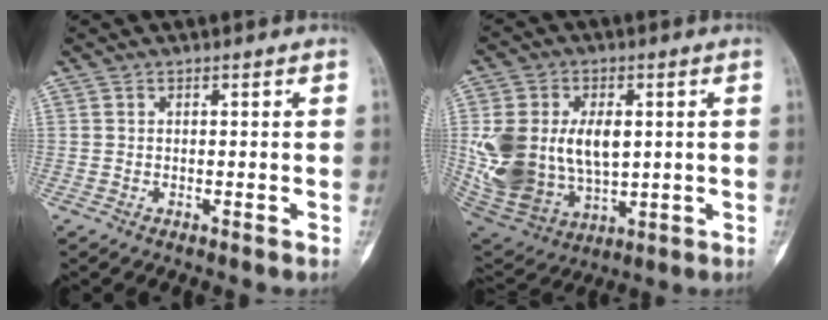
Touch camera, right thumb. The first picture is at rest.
{"total": 20.7, "force": [1.5, 13.6, 15.5], "torque": [-0.310, -0.012, 0.053]}